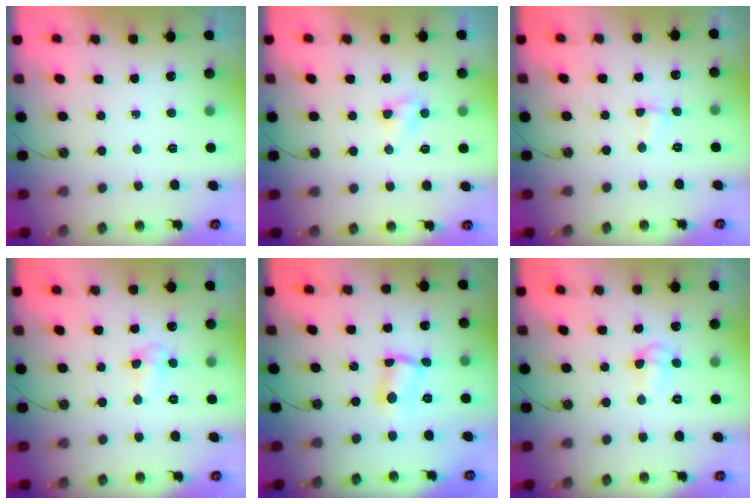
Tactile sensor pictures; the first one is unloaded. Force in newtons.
{"total": 3.2, "press": 3.1, "slide": 0.5}
{"total": 2.2, "press": 2.2, "slide": 0.5}
{"total": 3.5, "press": 3.5, "slide": 0.7}
{"total": 2.8, "press": 2.8, "slide": 0.6}
{"total": 4.7, "press": 4.5, "slide": 1.1}